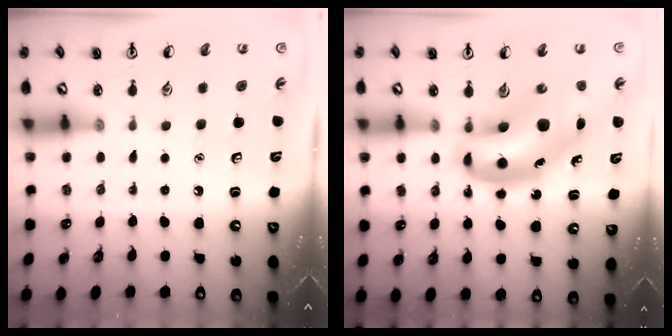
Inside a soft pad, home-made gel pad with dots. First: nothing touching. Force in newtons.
{"total": 15.4, "press": 14.8, "slide": 4.5}